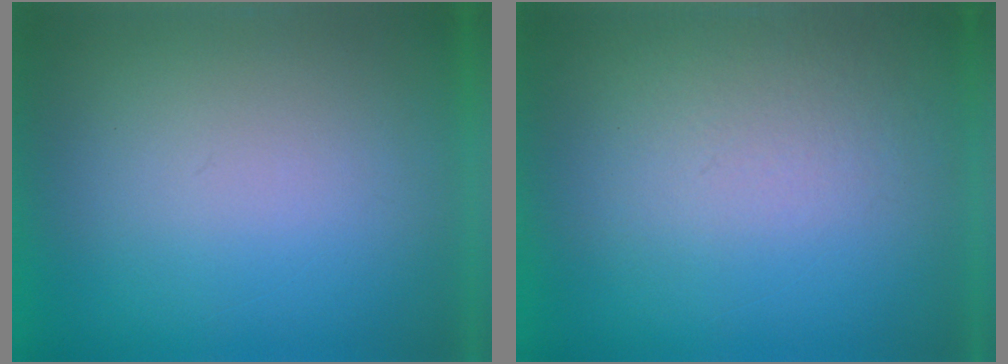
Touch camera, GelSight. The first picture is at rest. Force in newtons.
{"total": 5.1}